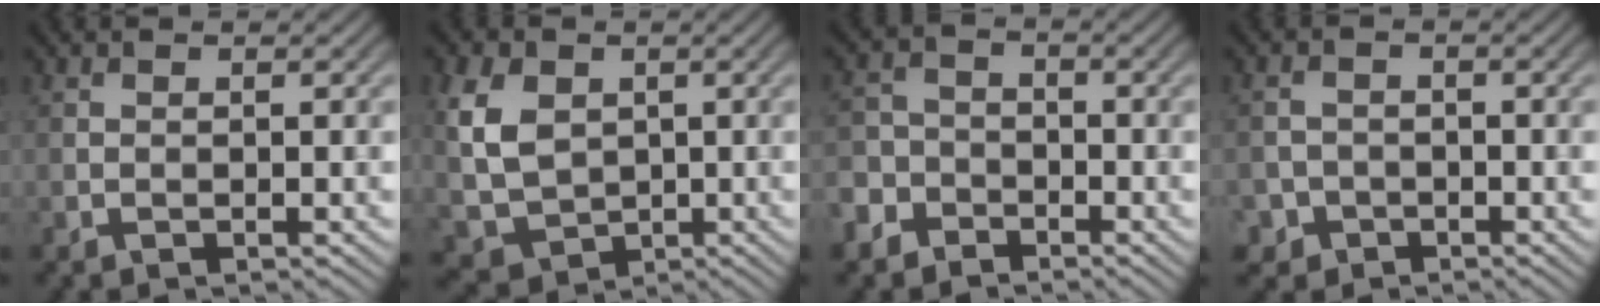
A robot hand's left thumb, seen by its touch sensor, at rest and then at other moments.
{"total": 8.0, "force": [1.2, 6.3, 4.8], "torque": [-0.143, -0.002, 0.022]}
{"total": 4.8, "force": [-3.2, 3.3, 1.3], "torque": [-0.028, -0.001, -0.077]}
{"total": 3.0, "force": [-1.7, 2.4, 0.4], "torque": [-0.003, 0.001, -0.039]}